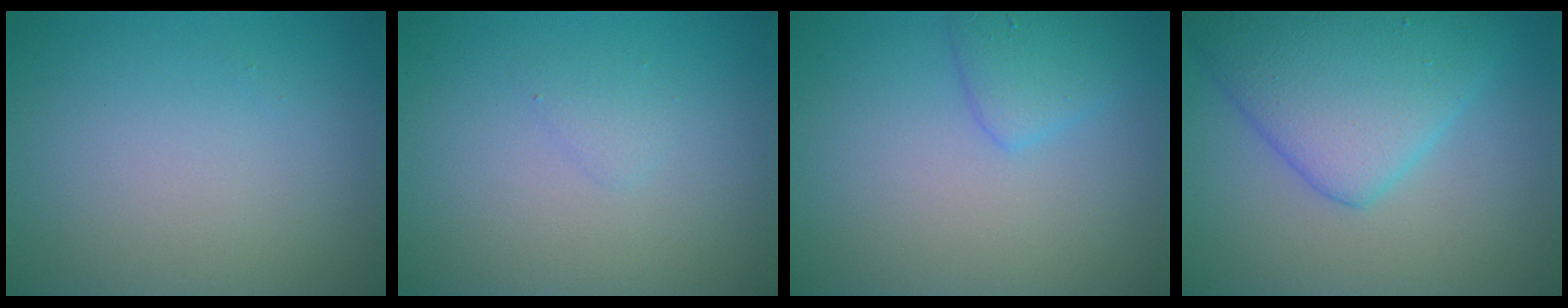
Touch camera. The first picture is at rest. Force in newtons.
{"total": 0.8, "press": 0.8, "slide": 0.1}
{"total": 2.2, "press": 2.2, "slide": 0.1}
{"total": 6.7, "press": 6.7, "slide": 0.1}